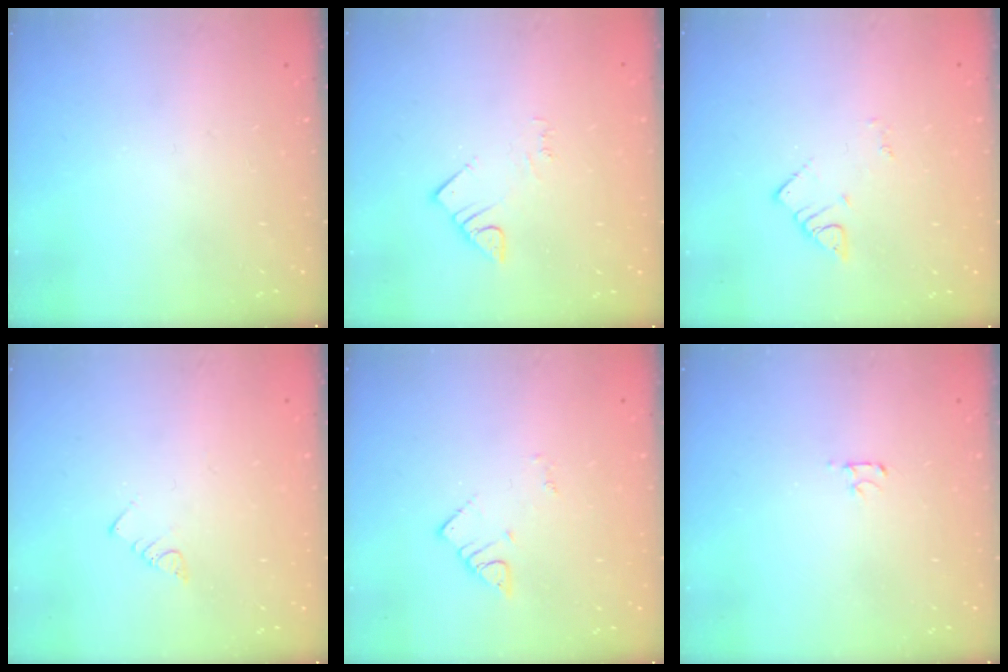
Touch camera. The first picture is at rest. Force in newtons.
{"total": 2.8, "press": 2.8, "slide": 0.2}
{"total": 2.7, "press": 2.7, "slide": 0.4}
{"total": 3.0, "press": 3.0, "slide": 0.2}
{"total": 2.7, "press": 2.7, "slide": 0.4}
{"total": 2.5, "press": 2.4, "slide": 0.3}